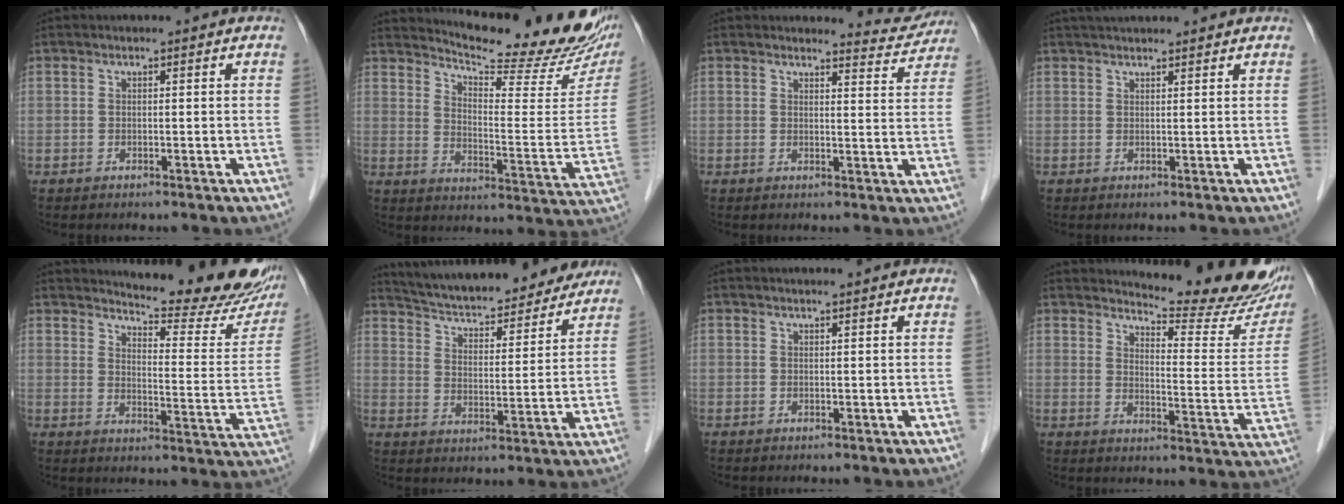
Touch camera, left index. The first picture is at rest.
{"total": 20.7, "force": [19.0, 2.8, 7.7], "torque": [-0.114, -0.081, 0.239]}
{"total": 4.4, "force": [4.4, 0.3, -0.6], "torque": [0.005, -0.027, 0.042]}
{"total": 6.1, "force": [5.6, 0.4, 2.4], "torque": [-0.034, 0.037, 0.079]}
{"total": 19.4, "force": [17.8, 3.0, 7.1], "torque": [-0.087, -0.081, 0.207]}
{"total": 21.8, "force": [19.9, 4.9, 7.5], "torque": [-0.123, 0.006, 0.278]}
{"total": 1.6, "force": [1.4, -0.2, 0.7], "torque": [-0.008, 0.014, 0.026]}
{"total": 18.2, "force": [16.9, 2.5, 6.3], "torque": [-0.077, -0.091, 0.195]}